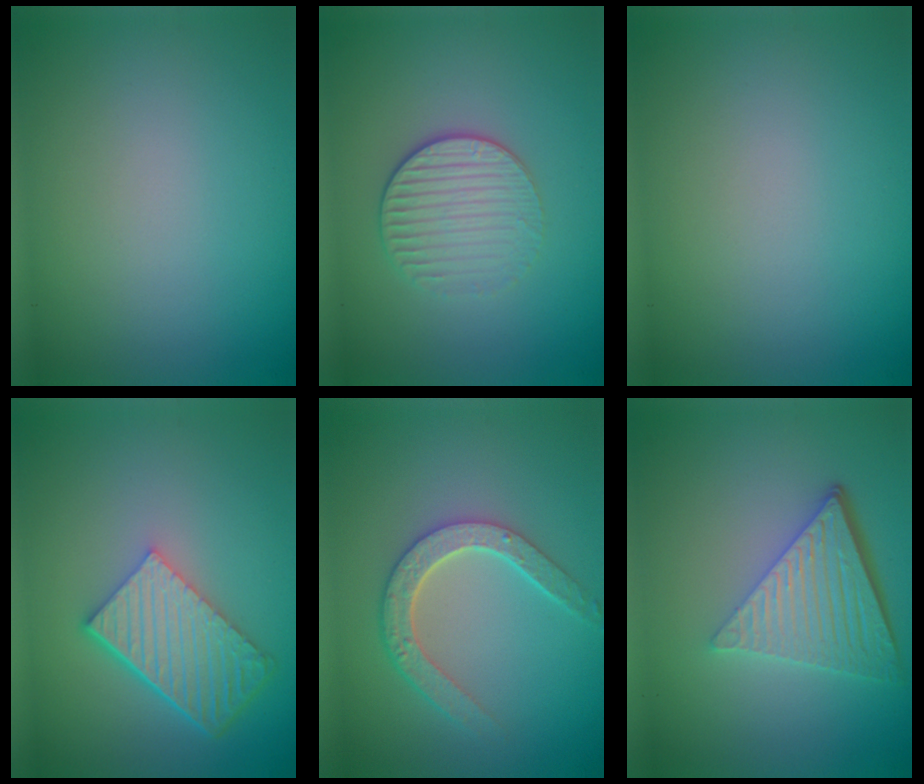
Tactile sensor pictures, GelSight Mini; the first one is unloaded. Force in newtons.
{"total": 3.0, "press": 2.7, "slide": 1.3}
{"total": 0.0}
{"total": 6.2, "press": 4.4, "slide": 4.3}
{"total": 4.3, "press": 3.4, "slide": 2.6}
{"total": 6.4, "press": 4.3, "slide": 4.8}